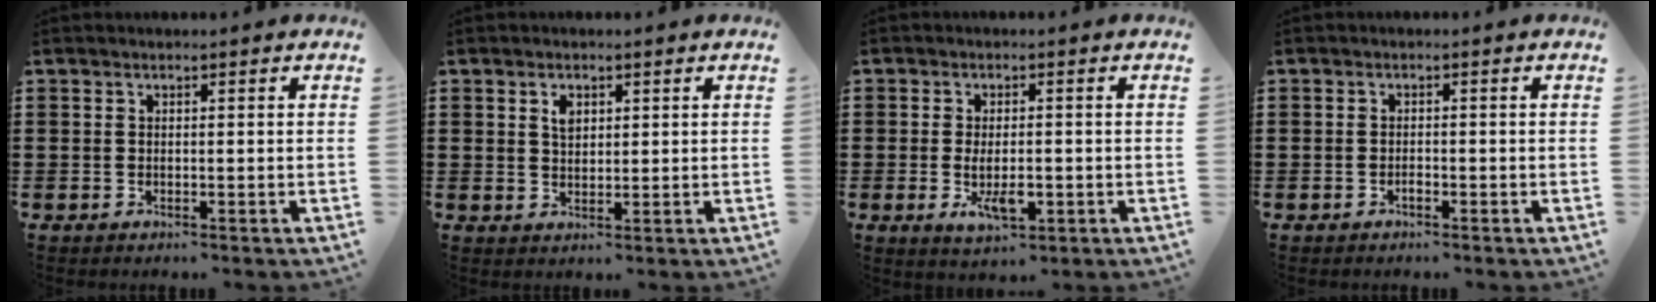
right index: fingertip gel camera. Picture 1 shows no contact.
{"total": 2.2, "force": [1.1, 1.2, 1.5], "torque": [-0.026, -0.002, 0.020]}
{"total": 4.8, "force": [-1.1, 1.9, 4.2], "torque": [-0.079, -0.002, -0.023]}
{"total": 0.9, "force": [-0.6, 0.4, 0.6], "torque": [-0.014, -0.004, -0.010]}